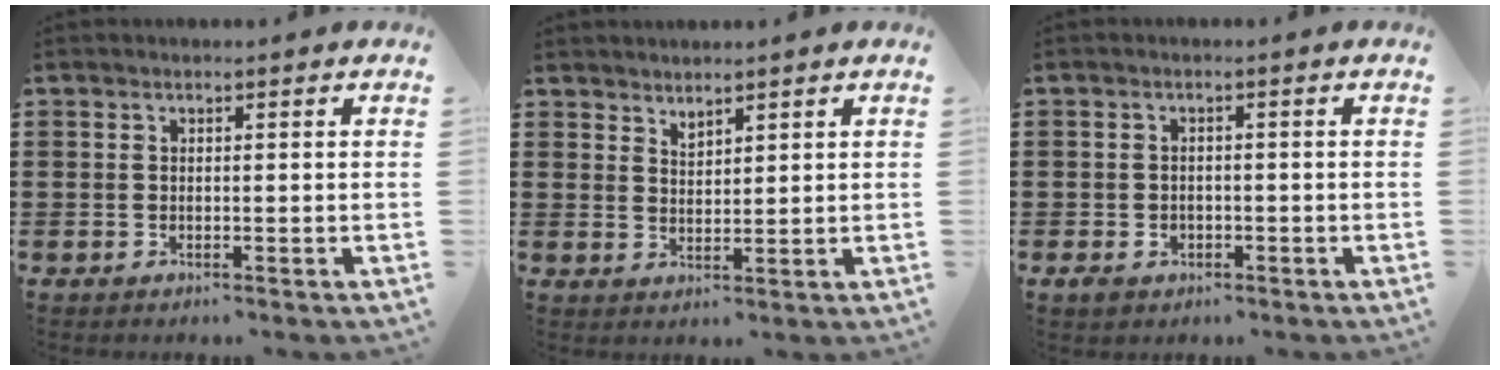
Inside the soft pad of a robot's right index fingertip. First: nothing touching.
{"total": 2.2, "force": [2.1, 0.2, -0.4], "torque": [0.002, 0.000, 0.043]}
{"total": 1.6, "force": [-0.8, 1.2, 0.5], "torque": [-0.014, 0.001, -0.020]}